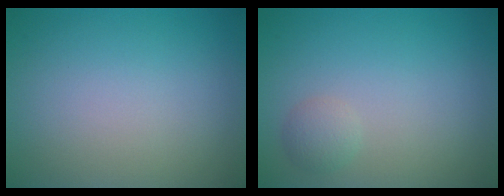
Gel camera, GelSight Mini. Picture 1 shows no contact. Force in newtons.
{"total": 1.3, "press": 1.3, "slide": 0.0}